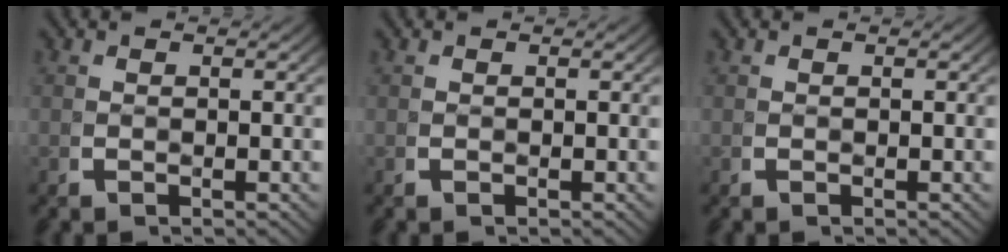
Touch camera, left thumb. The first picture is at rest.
{"total": 0.0}
{"total": 0.0}